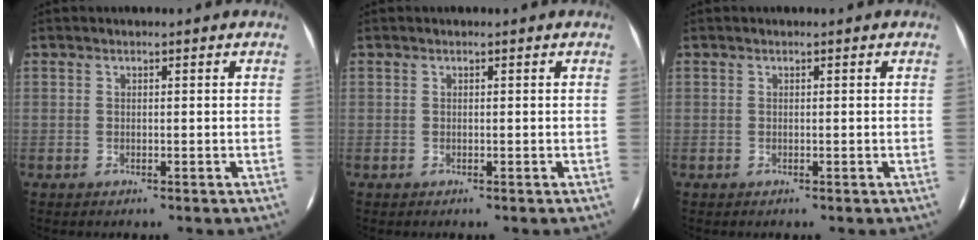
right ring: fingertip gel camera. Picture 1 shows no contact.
{"total": 0.0}
{"total": 0.0}